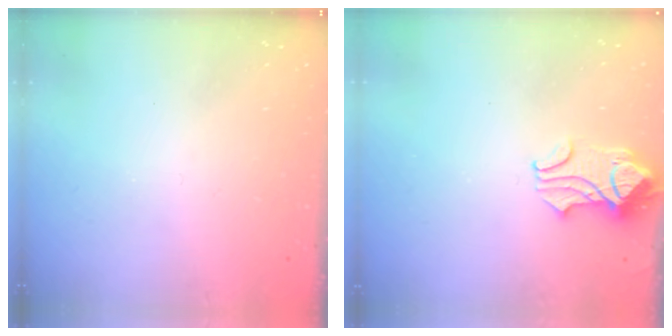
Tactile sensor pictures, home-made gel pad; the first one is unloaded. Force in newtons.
{"total": 0.9, "press": 0.2, "slide": 0.9}